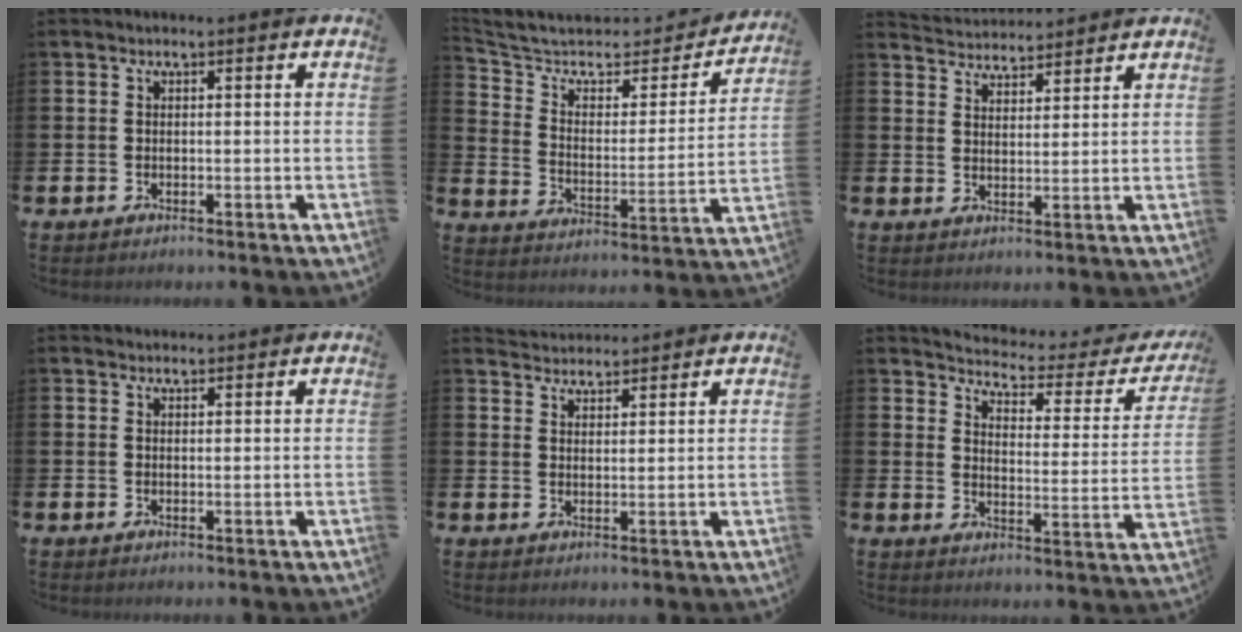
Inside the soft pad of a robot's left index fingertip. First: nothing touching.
{"total": 6.5, "force": [5.2, 3.1, 2.5], "torque": [-0.077, -0.043, 0.080]}
{"total": 3.9, "force": [3.8, 0.4, -0.5], "torque": [-0.006, -0.023, 0.069]}
{"total": 1.4, "force": [1.3, 0.3, 0.0], "torque": [0.011, -0.004, 0.022]}
{"total": 3.2, "force": [3.2, 0.4, -0.3], "torque": [0.003, -0.019, 0.058]}
{"total": 3.7, "force": [3.4, 1.0, 1.0], "torque": [-0.043, -0.031, 0.049]}